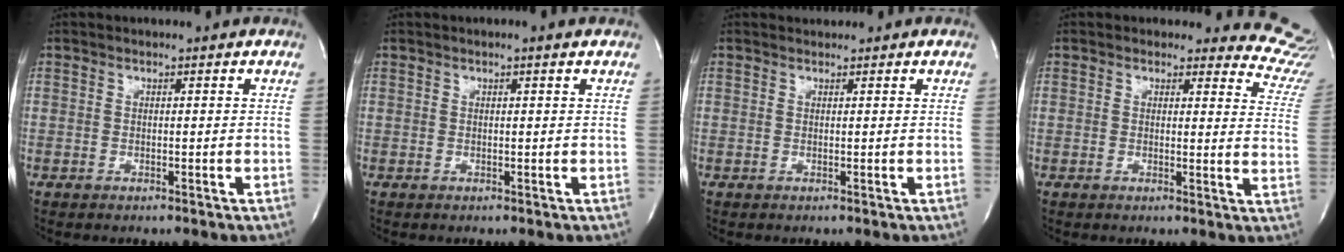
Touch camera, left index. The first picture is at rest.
{"total": 1.0, "force": [0.7, -0.1, 0.8], "torque": [-0.015, 0.004, 0.009]}
{"total": 0.6, "force": [0.6, 0.2, -0.1], "torque": [-0.010, 0.004, 0.010]}
{"total": 11.1, "force": [10.8, 2.7, -0.2], "torque": [0.056, -0.095, 0.061]}